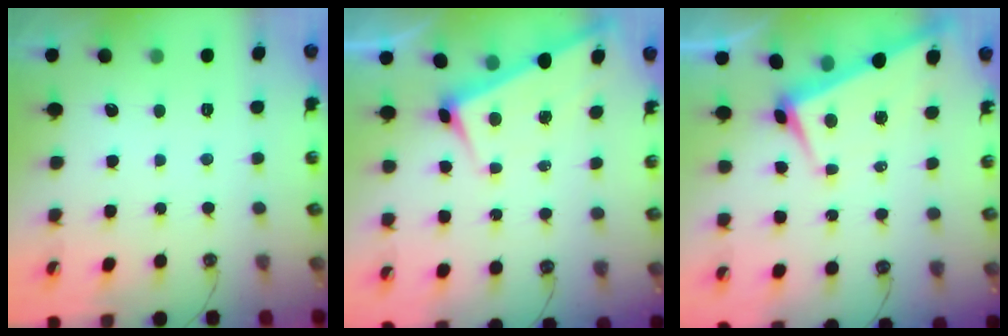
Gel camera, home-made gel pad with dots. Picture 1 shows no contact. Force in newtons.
{"total": 4.6, "press": 4.6, "slide": 0.1}
{"total": 2.5, "press": 2.4, "slide": 0.7}